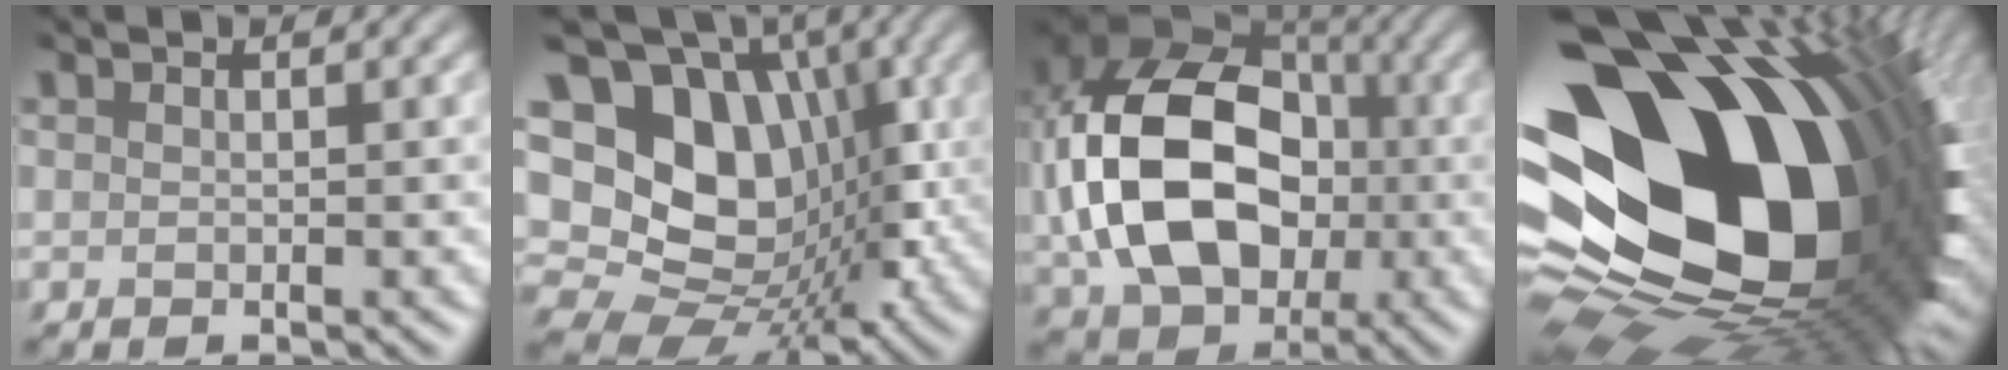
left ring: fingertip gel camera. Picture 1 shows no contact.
{"total": 15.8, "force": [0.9, 11.6, 10.7], "torque": [-0.173, 0.019, 0.016]}
{"total": 14.9, "force": [-2.1, 10.7, 10.1], "torque": [-0.210, -0.003, -0.048]}
{"total": 20.8, "force": [0.5, 13.7, 15.7], "torque": [-0.259, -0.057, 0.025]}